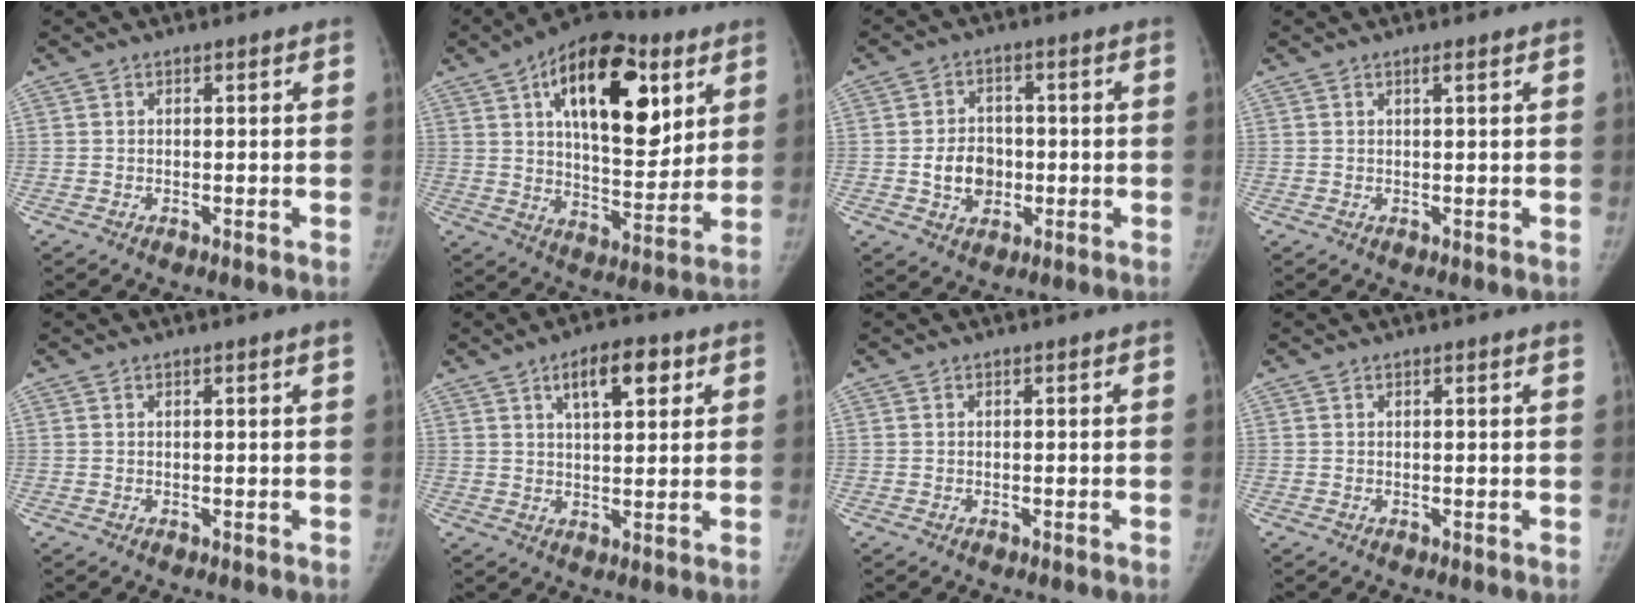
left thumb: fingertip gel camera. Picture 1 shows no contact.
{"total": 24.0, "force": [9.5, 11.9, 18.5], "torque": [-0.243, -0.024, 0.148]}
{"total": 7.4, "force": [-1.1, 6.0, 4.2], "torque": [-0.043, 0.011, -0.017]}
{"total": 1.0, "force": [0.6, 0.0, 0.9], "torque": [-0.016, 0.001, 0.010]}
{"total": 1.1, "force": [0.5, -0.2, 0.9], "torque": [-0.017, 0.000, 0.008]}
{"total": 8.6, "force": [4.0, 3.6, 6.7], "torque": [-0.085, -0.011, 0.061]}
{"total": 0.0}
{"total": 1.0, "force": [0.6, -0.1, 0.8], "torque": [-0.010, 0.004, 0.008]}